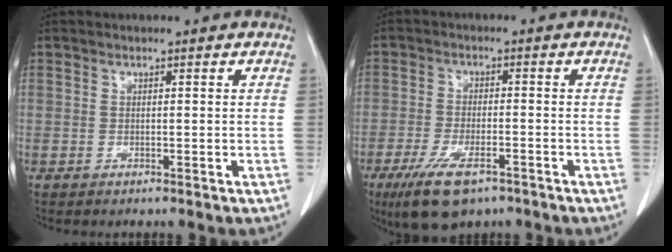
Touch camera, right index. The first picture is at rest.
{"total": 9.0, "force": [-5.8, 3.0, 6.2], "torque": [-0.120, -0.016, -0.096]}